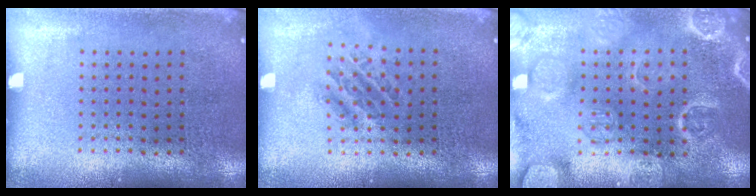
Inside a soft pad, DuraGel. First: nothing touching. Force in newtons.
{"total": 1.2, "press": 1.0, "slide": 0.5}
{"total": 3.5, "press": 3.5, "slide": 0.4}